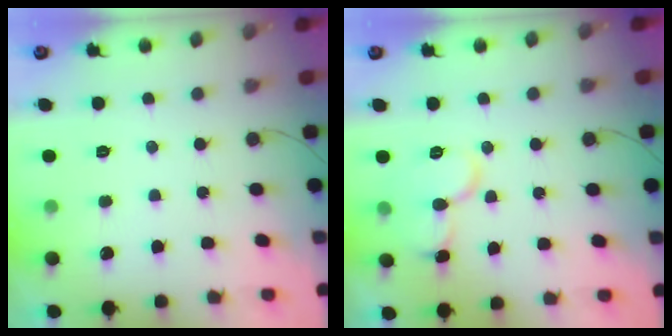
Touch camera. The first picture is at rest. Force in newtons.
{"total": 10.2, "press": 10.2, "slide": 1.1}